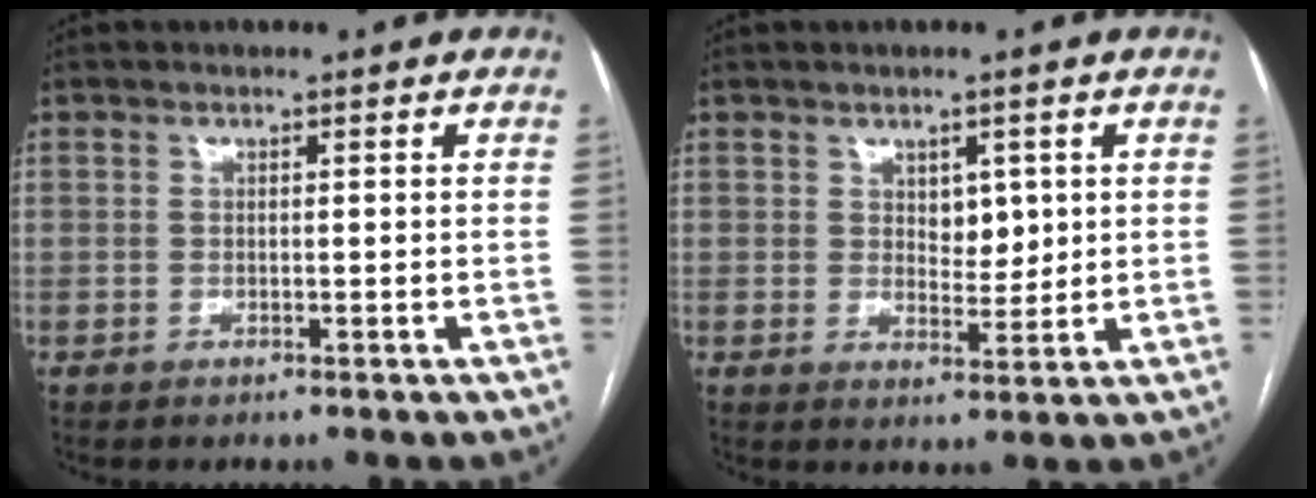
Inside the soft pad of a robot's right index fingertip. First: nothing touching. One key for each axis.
{"total": 3.7, "fx": 1.2, "fy": 2.3, "fz": 2.6, "tx": -0.034, "ty": -0.003, "tz": 0.023}